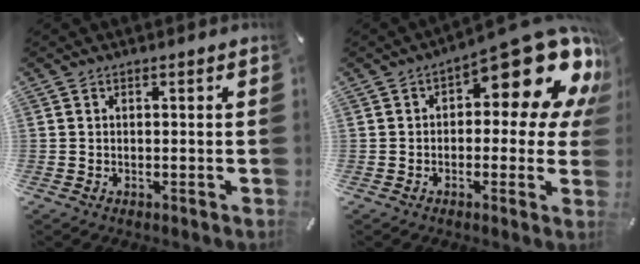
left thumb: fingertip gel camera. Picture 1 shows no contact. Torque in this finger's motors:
{"motor_torque": [2.42, 2.59, 0.38, -0.16, 0.08]}